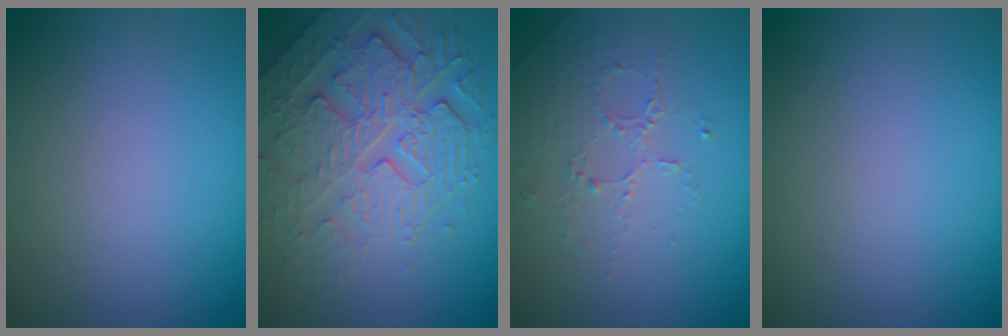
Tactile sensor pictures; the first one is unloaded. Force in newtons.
{"total": 5.2, "press": 4.7, "slide": 2.2}
{"total": 1.7, "press": 1.2, "slide": 1.2}
{"total": 0.0}